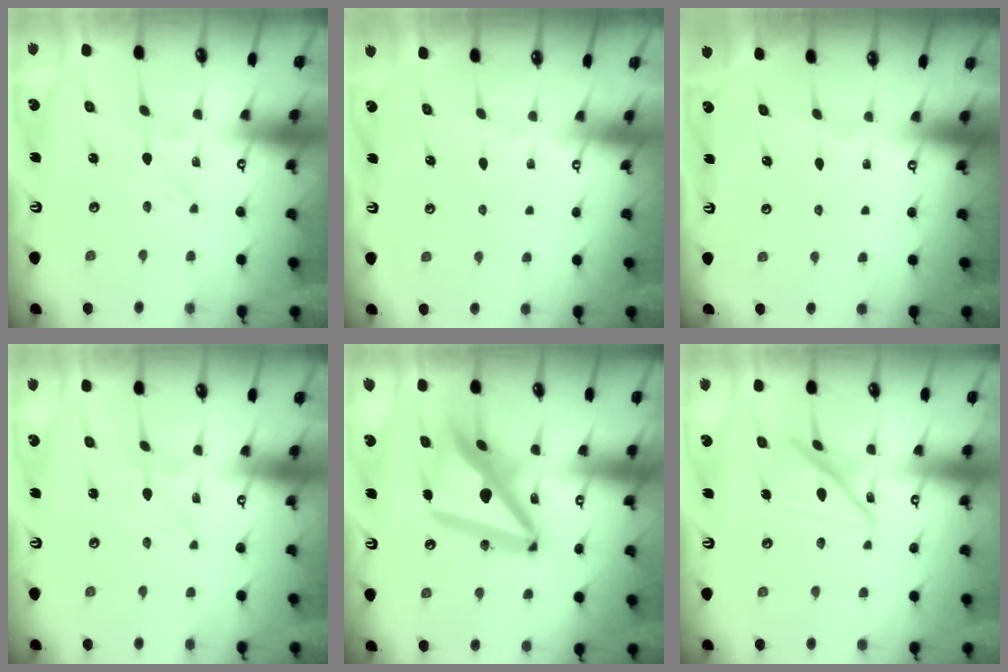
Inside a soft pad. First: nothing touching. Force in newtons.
{"total": 0.5, "press": 0.5, "slide": 0.1}
{"total": 0.0}
{"total": 0.0}
{"total": 20.0, "press": 19.9, "slide": 2.5}
{"total": 13.0, "press": 12.9, "slide": 1.2}